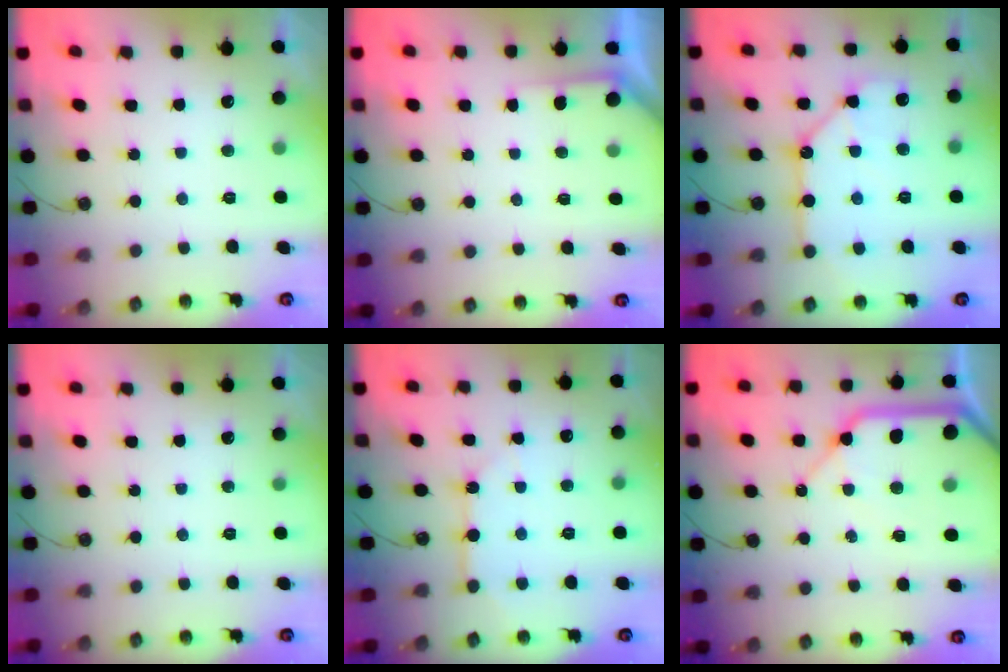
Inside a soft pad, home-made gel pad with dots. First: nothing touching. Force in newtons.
{"total": 3.2, "press": 3.2, "slide": 0.2}
{"total": 11.0, "press": 11.0, "slide": 1.2}
{"total": 0.0}
{"total": 5.3, "press": 5.2, "slide": 0.4}
{"total": 18.4, "press": 18.2, "slide": 2.5}